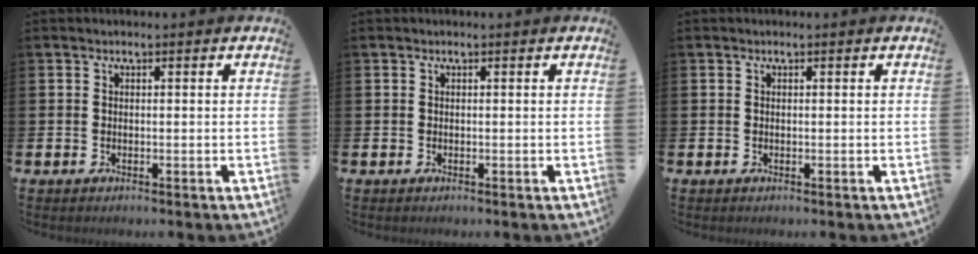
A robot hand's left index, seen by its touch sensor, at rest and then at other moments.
{"total": 0.0}
{"total": 0.0}